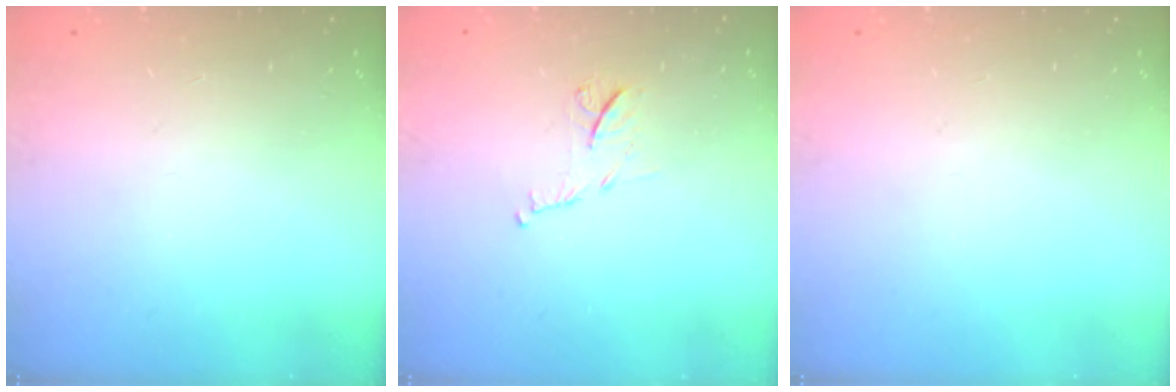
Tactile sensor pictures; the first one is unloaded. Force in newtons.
{"total": 7.5, "press": 7.4, "slide": 0.3}
{"total": 0.0}